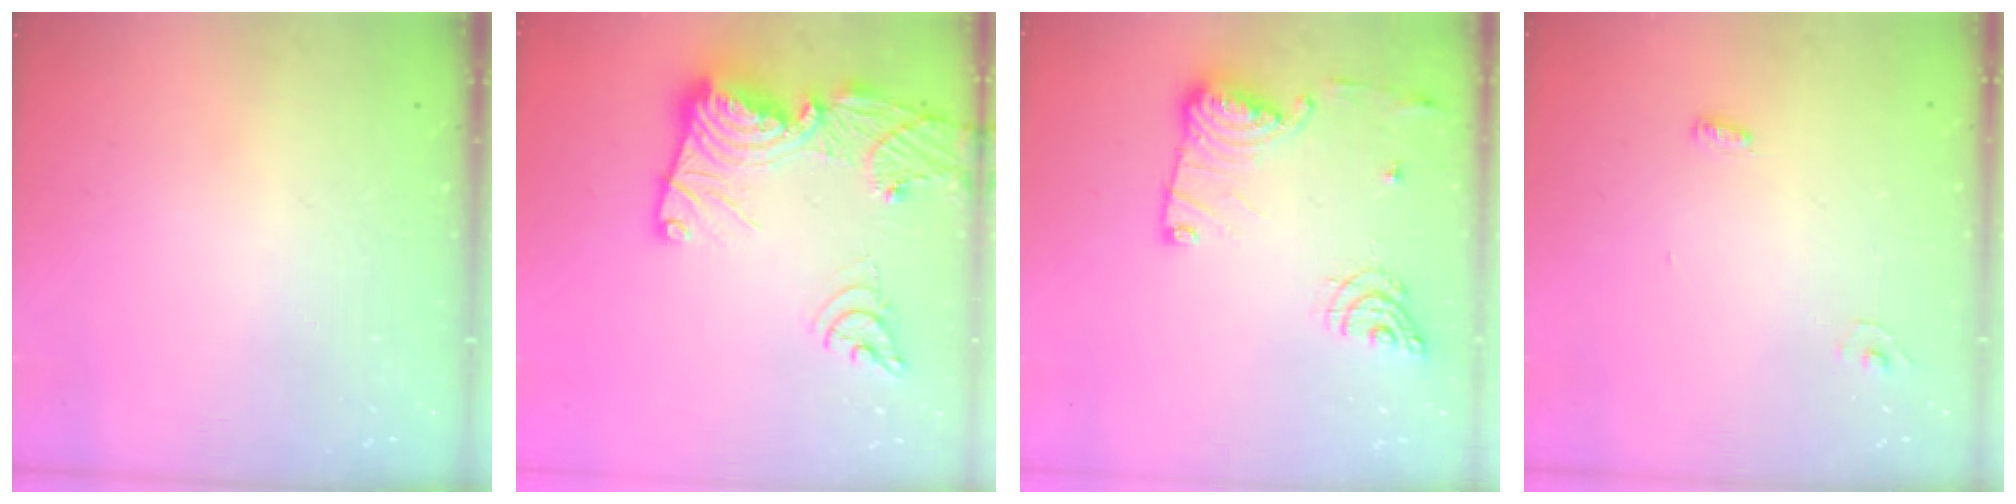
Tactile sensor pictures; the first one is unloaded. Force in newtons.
{"total": 21.8, "press": 21.7, "slide": 2.3}
{"total": 13.9, "press": 13.9, "slide": 0.8}
{"total": 4.4, "press": 3.9, "slide": 2.1}